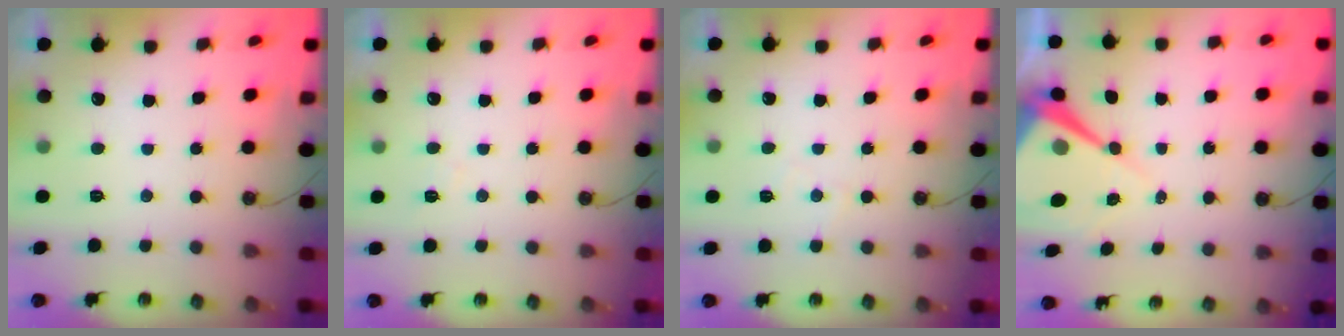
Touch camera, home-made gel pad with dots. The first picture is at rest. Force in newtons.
{"total": 3.4, "press": 3.4, "slide": 0.6}
{"total": 3.8, "press": 3.7, "slide": 0.6}
{"total": 10.5, "press": 10.5, "slide": 0.8}